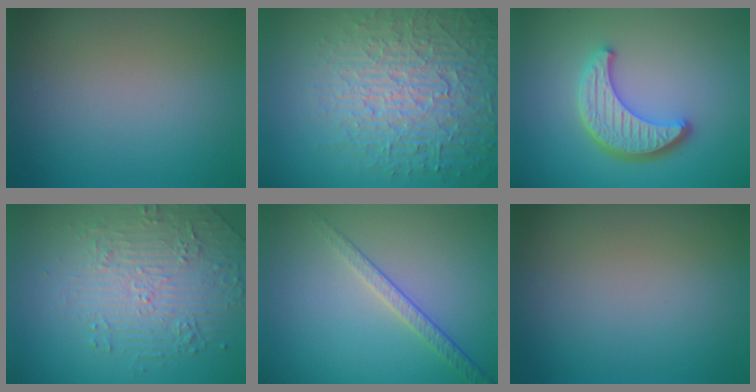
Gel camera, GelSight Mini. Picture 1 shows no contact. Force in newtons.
{"total": 6.8, "press": 6.6, "slide": 1.7}
{"total": 4.6, "press": 3.8, "slide": 2.6}
{"total": 4.9, "press": 3.9, "slide": 3.0}
{"total": 2.1, "press": 1.6, "slide": 1.4}
{"total": 0.0}